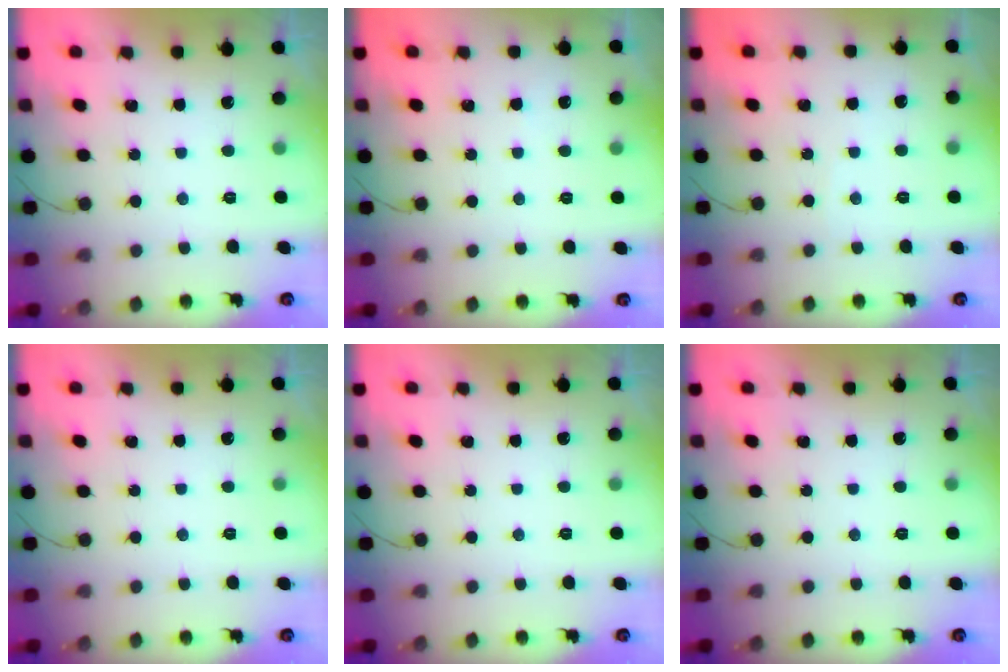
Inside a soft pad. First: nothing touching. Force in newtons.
{"total": 1.1, "press": 1.1, "slide": 0.2}
{"total": 2.3, "press": 2.2, "slide": 0.3}
{"total": 0.0}
{"total": 0.0}
{"total": 0.0}